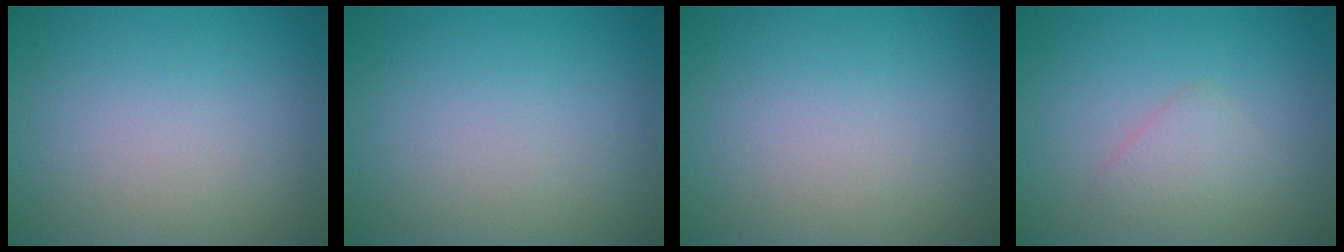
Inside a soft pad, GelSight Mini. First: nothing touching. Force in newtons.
{"total": 0.0}
{"total": 0.0}
{"total": 1.7, "press": 1.7, "slide": 0.0}